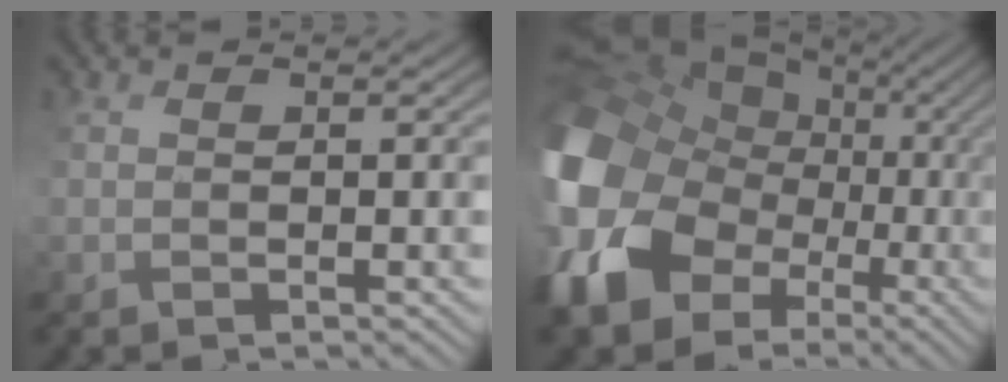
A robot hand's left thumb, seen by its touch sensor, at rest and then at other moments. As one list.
[{"total": 19.3, "force": [-3.0, 15.8, 10.7], "torque": [-0.310, -0.023, -0.062]}]